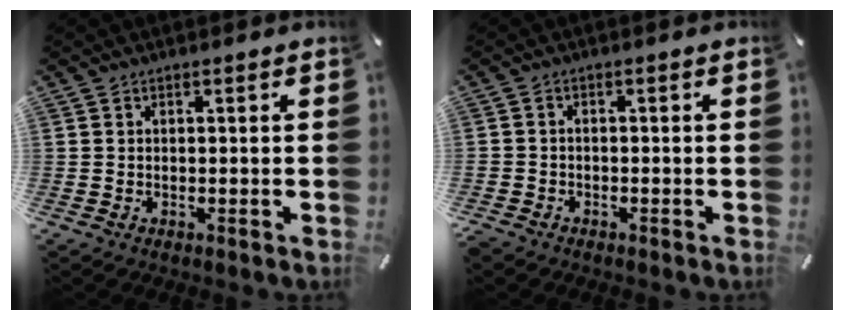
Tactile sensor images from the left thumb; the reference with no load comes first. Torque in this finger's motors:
{"motor_torque": [-0.46, 0.96, 0.04, 0.02, 0.07]}